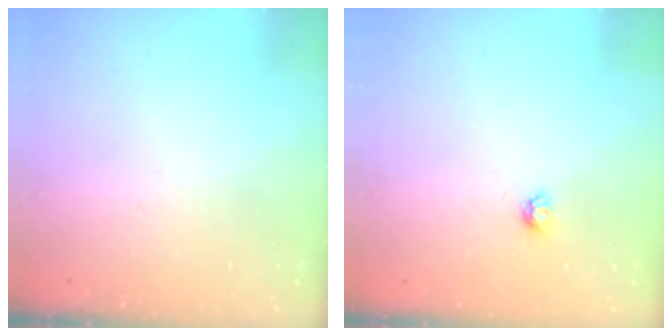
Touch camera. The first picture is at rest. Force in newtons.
{"total": 3.9, "press": 3.8, "slide": 0.5}